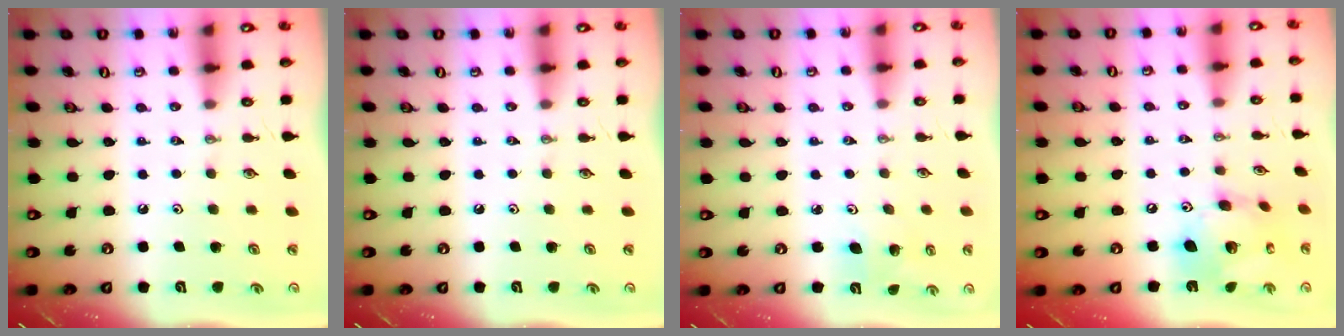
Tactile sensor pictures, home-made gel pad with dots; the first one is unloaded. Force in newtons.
{"total": 0.0}
{"total": 5.2, "press": 4.9, "slide": 1.8}
{"total": 15.5, "press": 15.4, "slide": 1.7}